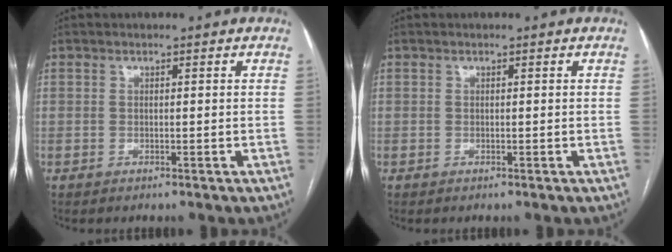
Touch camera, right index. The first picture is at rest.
{"total": 0.0}